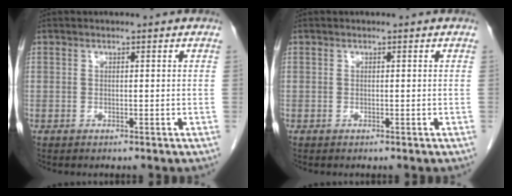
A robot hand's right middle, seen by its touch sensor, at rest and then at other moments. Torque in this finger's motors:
{"motor_torque": [0.85, -0.59, 0.03, -0.03]}